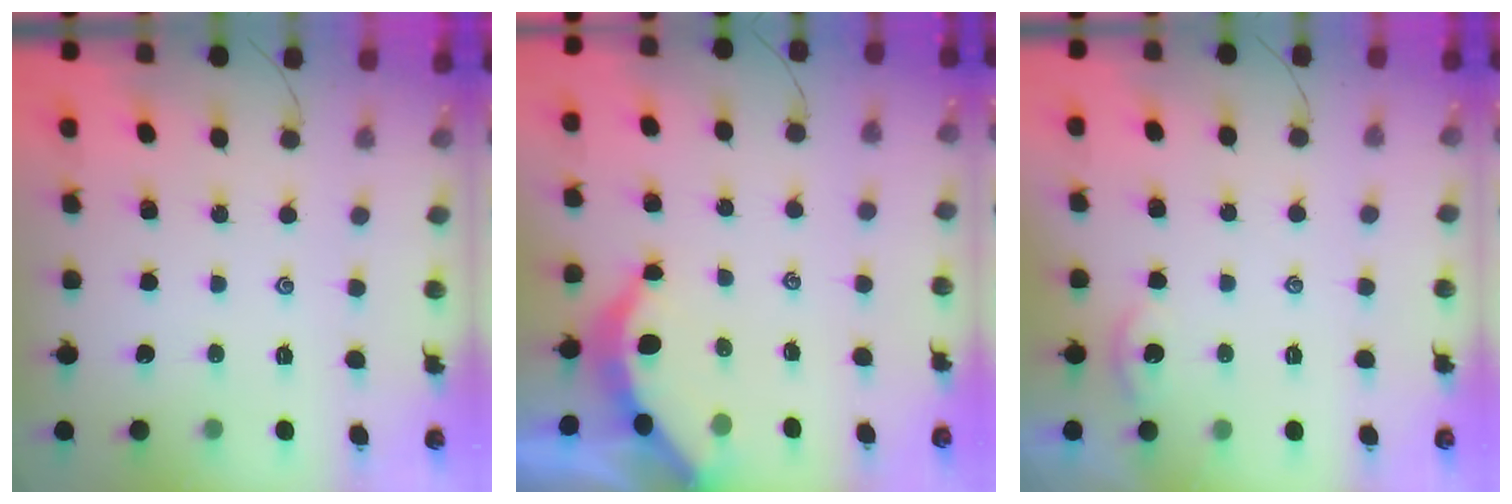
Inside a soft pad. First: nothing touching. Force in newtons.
{"total": 3.8, "press": 3.8, "slide": 0.4}
{"total": 0.6, "press": 0.6, "slide": 0.2}